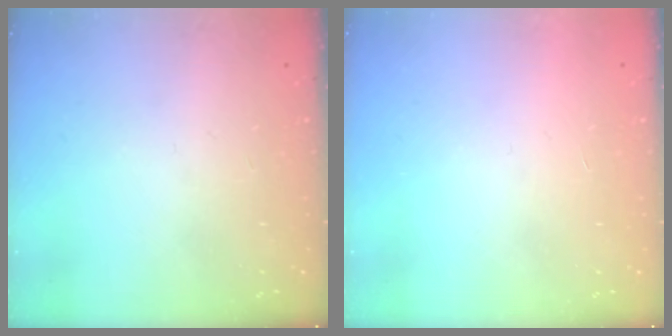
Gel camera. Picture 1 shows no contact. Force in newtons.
{"total": 1.5, "press": 1.5, "slide": 0.1}